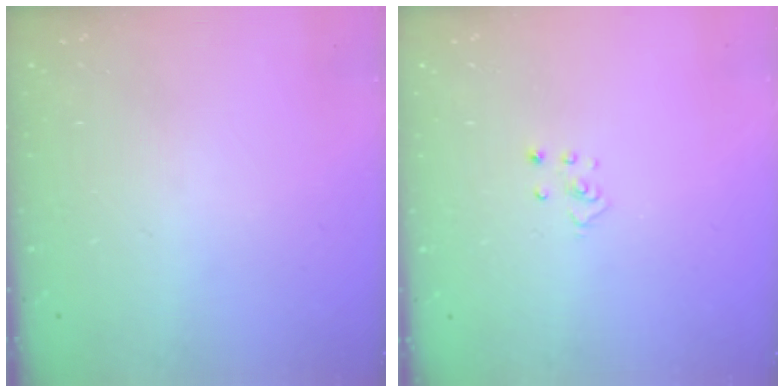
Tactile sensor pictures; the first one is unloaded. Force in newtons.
{"total": 2.3, "press": 2.3, "slide": 0.2}